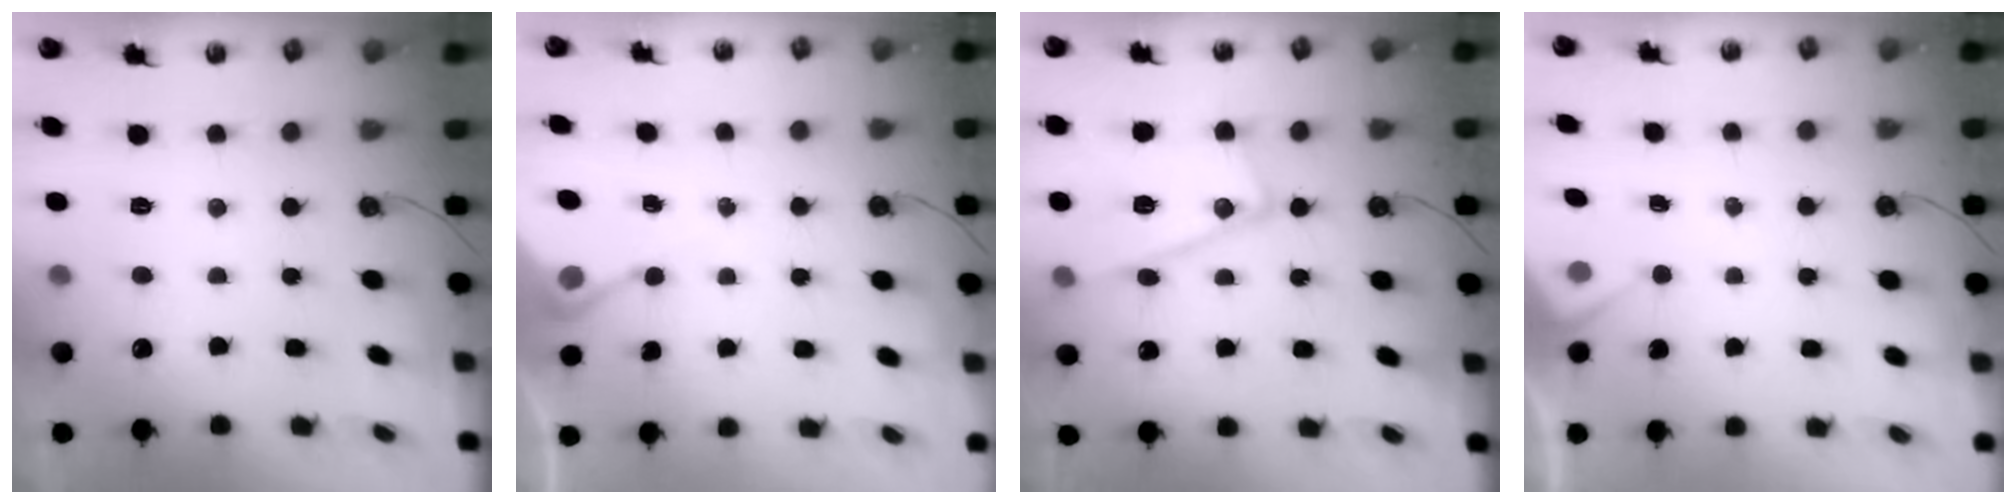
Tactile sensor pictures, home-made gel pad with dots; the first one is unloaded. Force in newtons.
{"total": 4.8, "press": 4.7, "slide": 0.5}
{"total": 16.9, "press": 16.9, "slide": 1.4}
{"total": 3.2, "press": 3.1, "slide": 0.5}